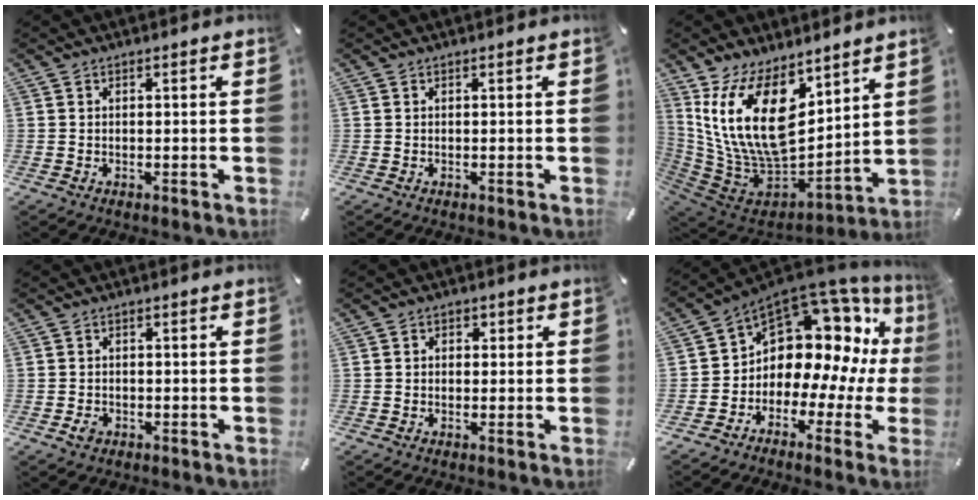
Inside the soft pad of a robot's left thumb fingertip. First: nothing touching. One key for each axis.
{"total": 0.0}
{"total": 20.3, "fx": 7.7, "fy": 12.2, "fz": 14.3, "tx": -0.315, "ty": -0.058, "tz": 0.141}
{"total": 2.4, "fx": -1.0, "fy": 1.8, "fz": 1.2, "tx": -0.020, "ty": 0.006, "tz": -0.018}
{"total": 2.1, "fx": -0.5, "fy": 1.8, "fz": 0.9, "tx": -0.010, "ty": 0.008, "tz": -0.014}
{"total": 13.4, "fx": 5.3, "fy": 9.8, "fz": 7.4, "tx": -0.128, "ty": -0.067, "tz": 0.096}